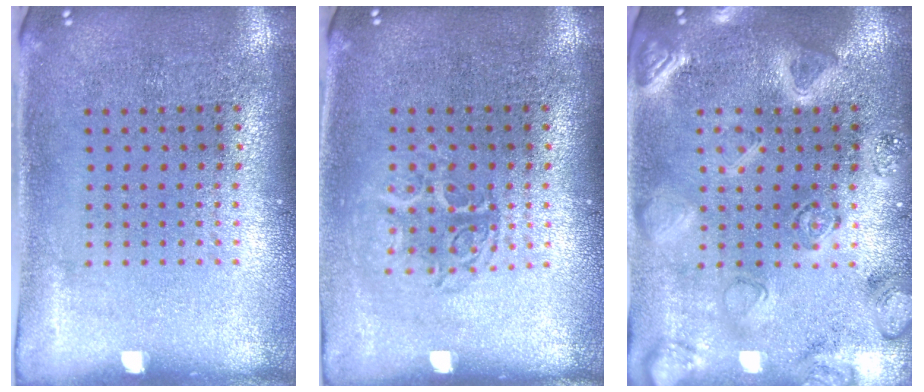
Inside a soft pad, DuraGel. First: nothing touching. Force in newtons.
{"total": 1.3, "press": 1.1, "slide": 0.7}
{"total": 3.1, "press": 3.0, "slide": 0.9}